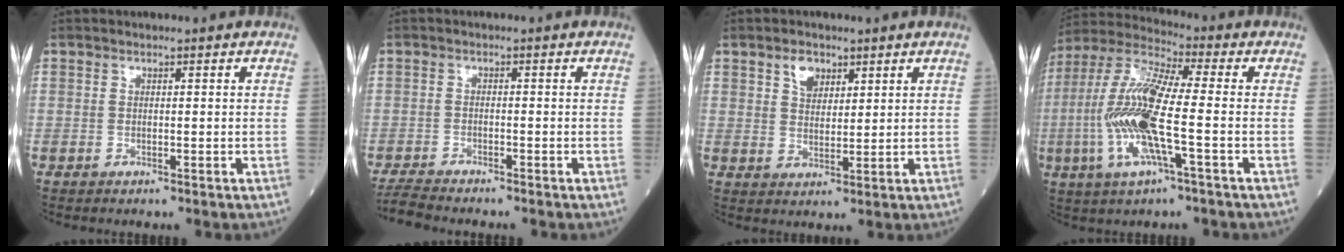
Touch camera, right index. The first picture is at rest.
{"total": 2.6, "force": [-2.5, -0.1, 0.9], "torque": [-0.022, -0.011, -0.044]}
{"total": 3.8, "force": [2.3, 2.3, 2.0], "torque": [-0.037, 0.005, 0.043]}
{"total": 15.0, "force": [-2.7, 1.7, 14.6], "torque": [-0.315, -0.002, -0.058]}